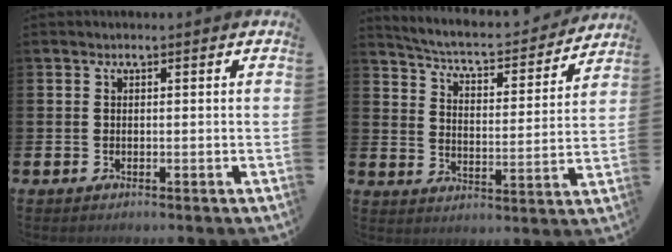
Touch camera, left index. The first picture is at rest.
{"total": 5.3, "force": [4.9, 0.8, 1.7], "torque": [-0.063, -0.042, 0.077]}